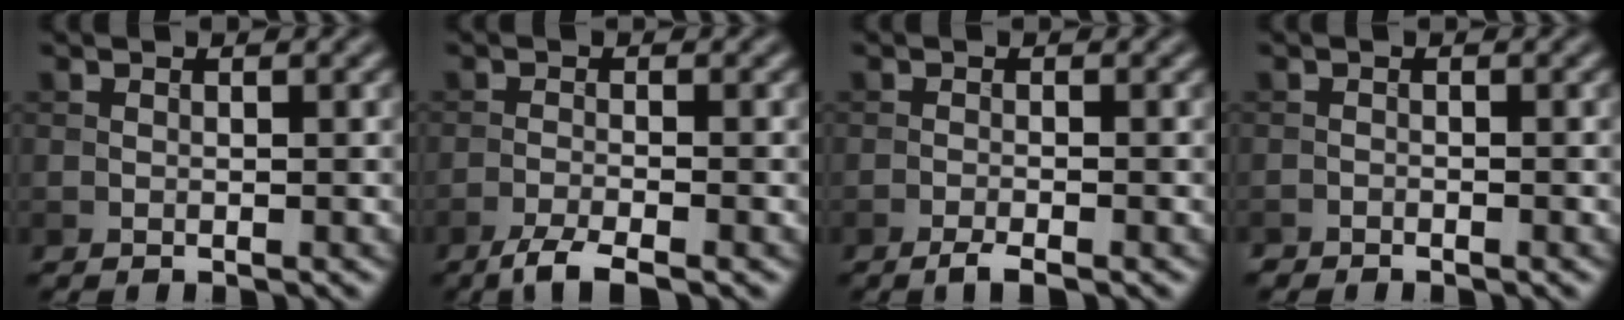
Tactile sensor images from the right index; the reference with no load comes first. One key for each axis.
{"total": 3.1, "fx": -2.3, "fy": 0.5, "fz": 2.0, "tx": -0.042, "ty": -0.004, "tz": -0.051}
{"total": 1.7, "fx": -1.2, "fy": 0.2, "fz": 1.2, "tx": -0.021, "ty": 0.000, "tz": -0.024}
{"total": 0.8, "fx": -0.8, "fy": 0.2, "fz": 0.0, "tx": 0.000, "ty": -0.002, "tz": -0.017}